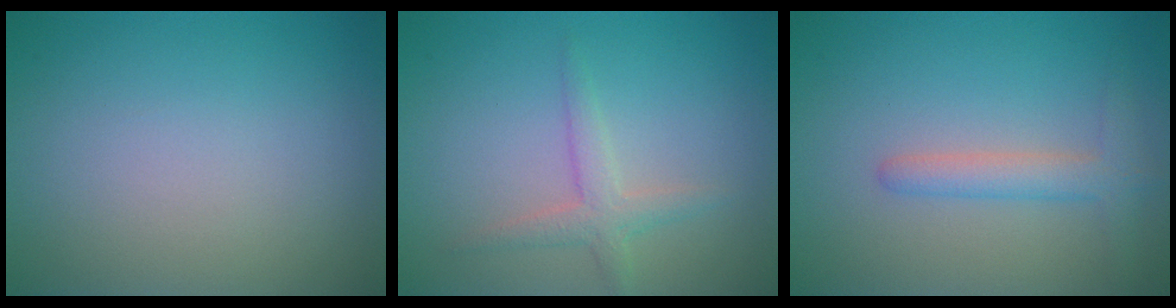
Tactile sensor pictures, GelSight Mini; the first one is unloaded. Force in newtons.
{"total": 2.2, "press": 2.2, "slide": 0.1}
{"total": 2.6, "press": 2.6, "slide": 0.1}